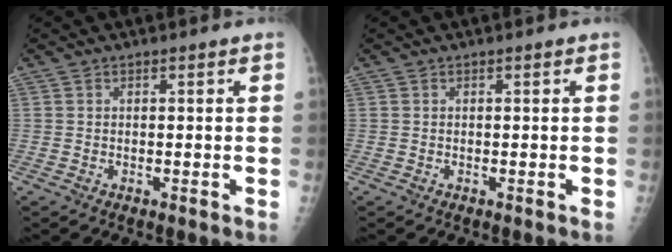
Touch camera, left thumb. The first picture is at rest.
{"total": 0.0}